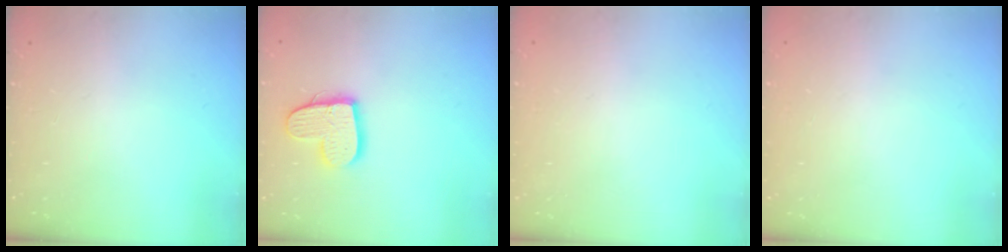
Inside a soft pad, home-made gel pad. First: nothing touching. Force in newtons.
{"total": 12.6, "press": 12.6, "slide": 0.8}
{"total": 0.0}
{"total": 0.0}